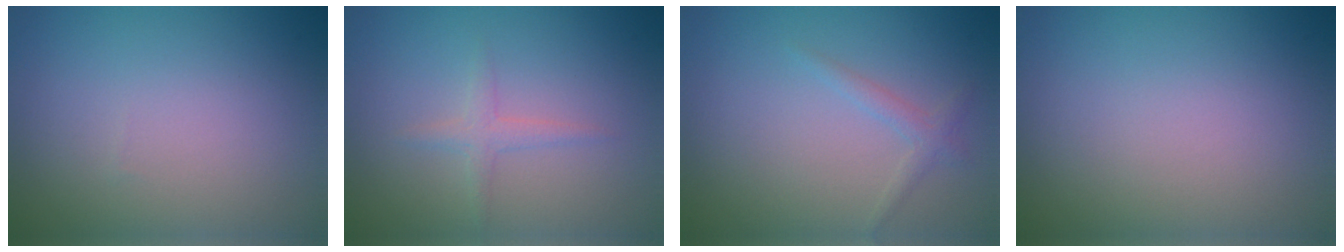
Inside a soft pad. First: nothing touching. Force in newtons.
{"total": 1.4, "press": 1.4, "slide": 0.0}
{"total": 1.2, "press": 1.2, "slide": 0.1}
{"total": 0.0}